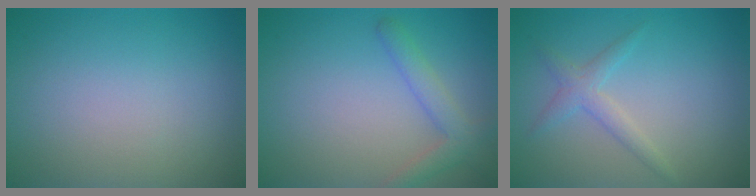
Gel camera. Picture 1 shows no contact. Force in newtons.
{"total": 2.6, "press": 2.6, "slide": 0.2}
{"total": 2.0, "press": 2.0, "slide": 0.0}